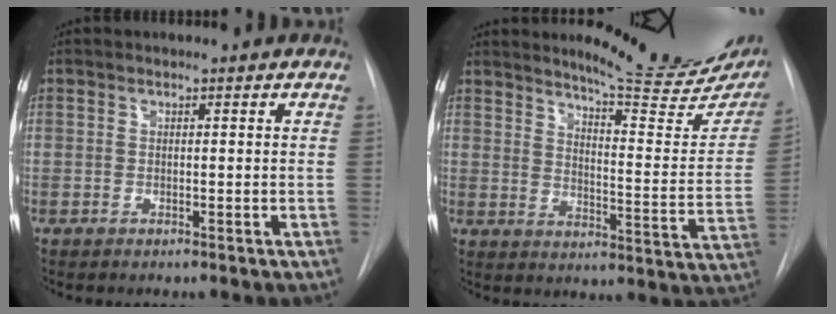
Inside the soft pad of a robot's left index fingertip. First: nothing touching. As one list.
[{"total": 18.1, "force": [16.1, 1.8, 8.0], "torque": [-0.103, -0.082, 0.198]}]